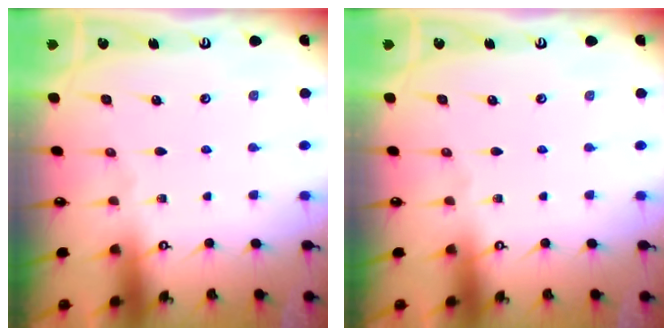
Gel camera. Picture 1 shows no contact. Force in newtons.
{"total": 0.0}